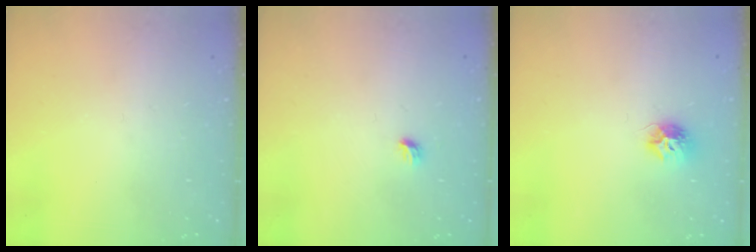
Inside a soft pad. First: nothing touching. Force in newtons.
{"total": 3.7, "press": 3.6, "slide": 0.8}
{"total": 8.0, "press": 8.0, "slide": 0.5}